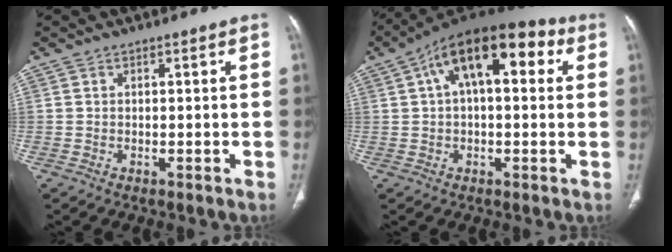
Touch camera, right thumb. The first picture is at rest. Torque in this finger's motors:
{"motor_torque": [1.28, 3.73, 1.01, -0.83, 0.15]}